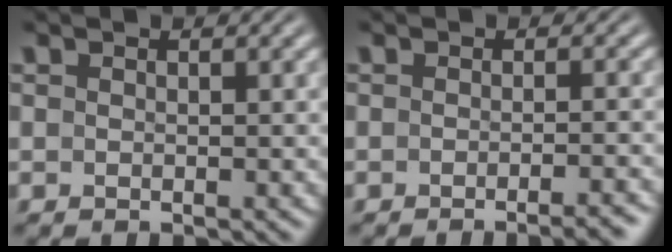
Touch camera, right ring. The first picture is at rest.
{"total": 2.8, "force": [-2.5, -0.2, 1.3], "torque": [-0.010, 0.006, -0.042]}